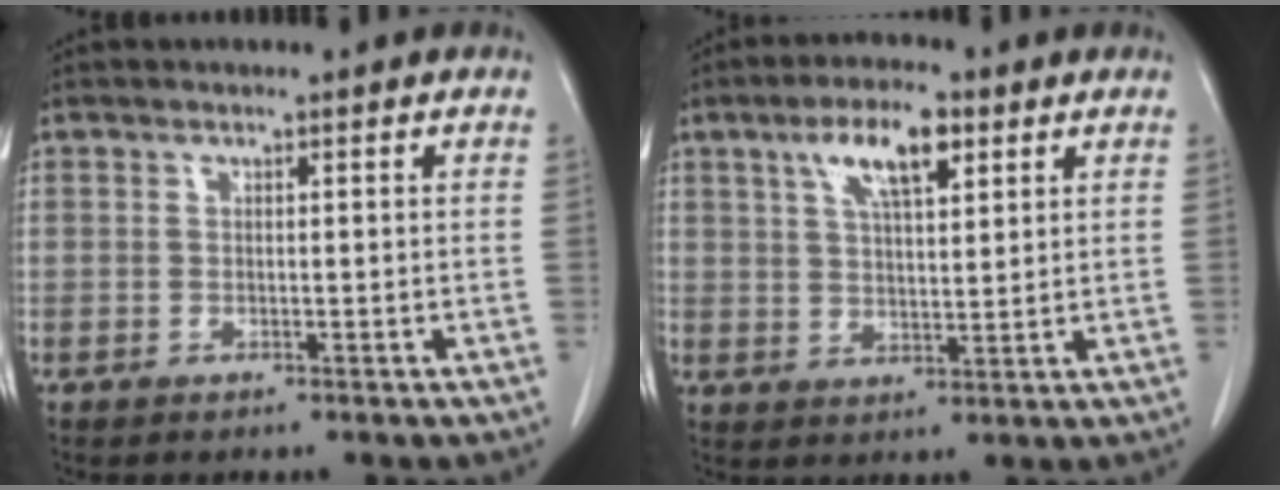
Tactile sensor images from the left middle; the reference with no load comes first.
{"total": 8.0, "force": [4.2, 2.4, 6.4], "torque": [-0.119, 0.010, 0.074]}